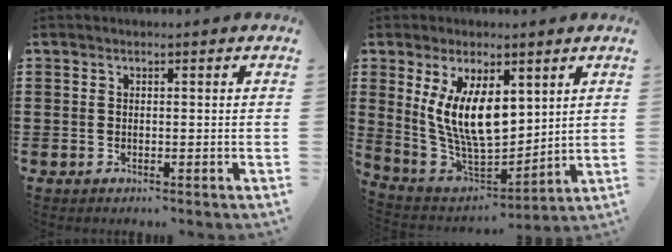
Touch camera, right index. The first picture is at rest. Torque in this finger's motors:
{"motor_torque": [2.14, 0.00, 1.05, 0.21]}